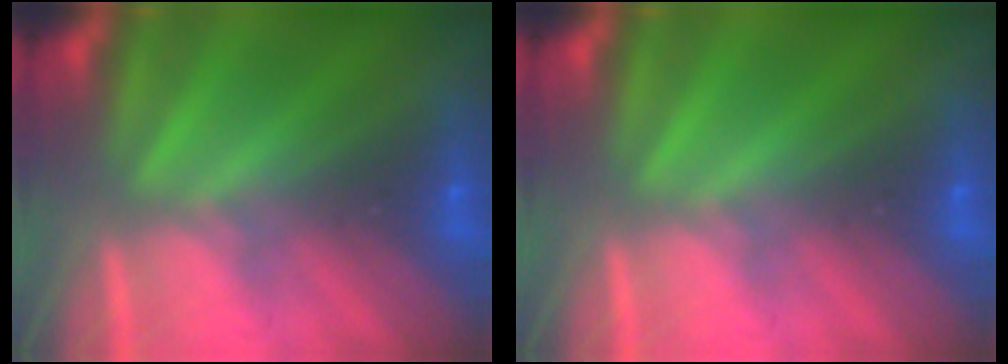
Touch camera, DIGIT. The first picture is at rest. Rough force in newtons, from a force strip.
{"total": 0.0}